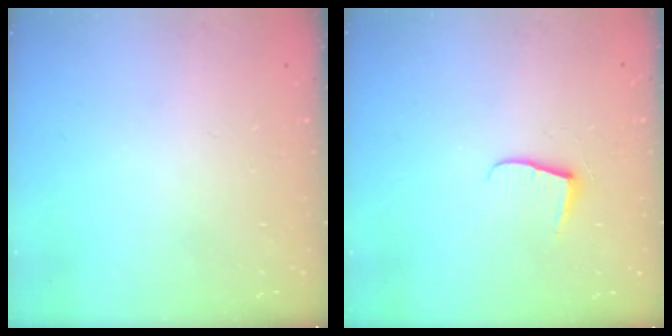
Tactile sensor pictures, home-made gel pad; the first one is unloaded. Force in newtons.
{"total": 6.2, "press": 6.2, "slide": 0.5}